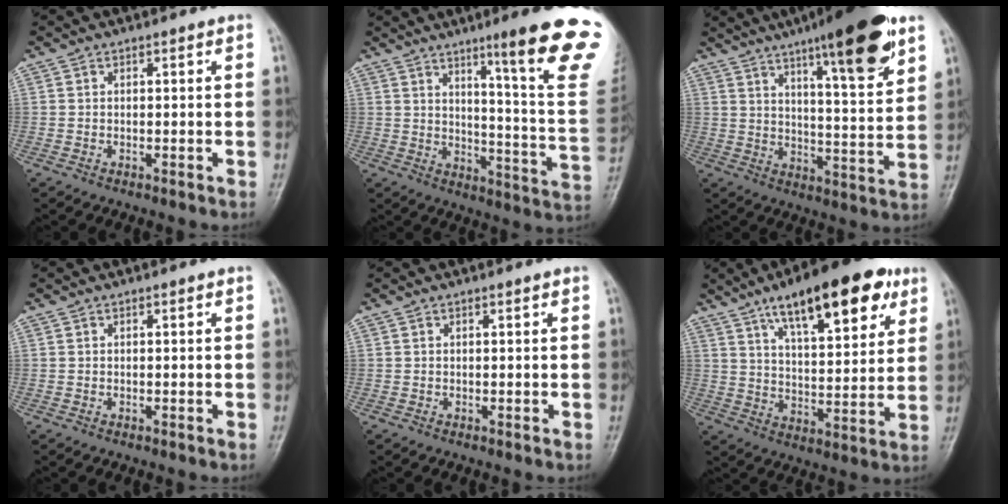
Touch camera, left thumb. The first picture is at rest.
{"total": 21.1, "force": [12.1, 1.2, 17.2], "torque": [-0.204, -0.069, 0.164]}
{"total": 18.4, "force": [11.2, 3.3, 14.2], "torque": [-0.189, -0.053, 0.168]}
{"total": 0.0}
{"total": 0.0}
{"total": 19.7, "force": [11.2, 7.0, 14.6], "torque": [-0.186, -0.030, 0.175]}